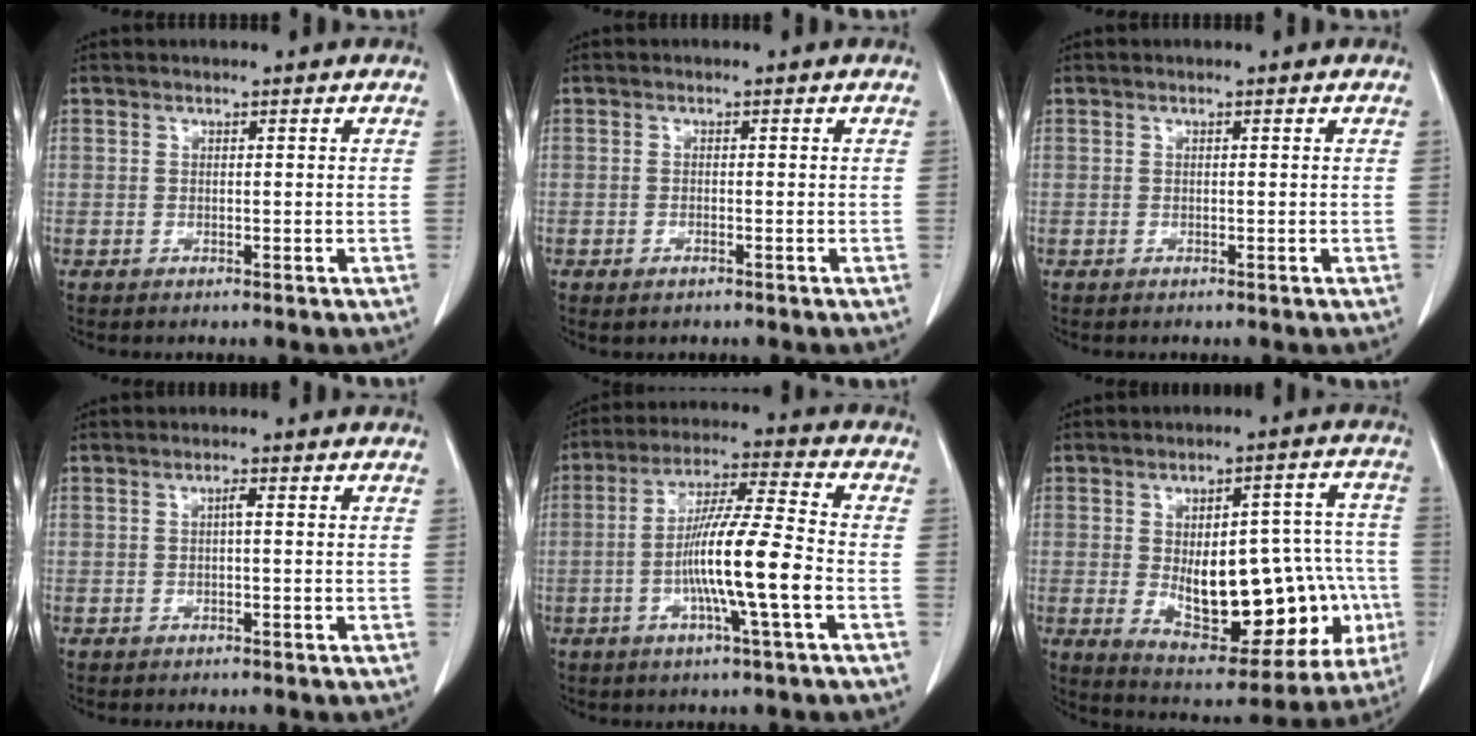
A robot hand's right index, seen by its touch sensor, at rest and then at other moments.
{"total": 1.1, "force": [-0.7, 0.5, 0.7], "torque": [-0.015, -0.001, -0.007]}
{"total": 0.0}
{"total": 1.0, "force": [0.0, 0.2, 1.0], "torque": [-0.017, 0.003, 0.001]}
{"total": 12.2, "force": [-2.9, -0.3, 11.8], "torque": [-0.215, -0.001, -0.062]}
{"total": 21.8, "force": [-3.8, 10.0, 18.9], "torque": [-0.224, 0.032, -0.022]}